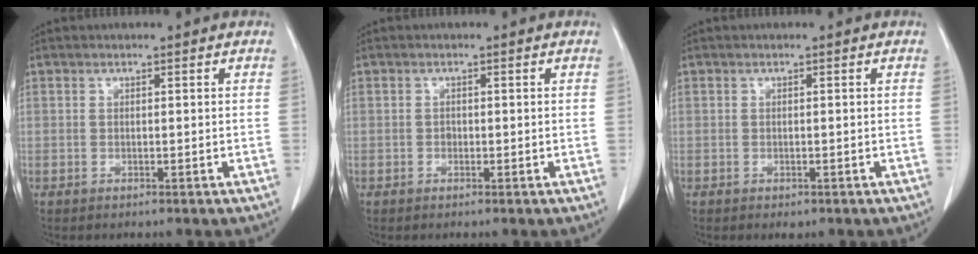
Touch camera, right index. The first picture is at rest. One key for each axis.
{"total": 0.6, "fx": -0.3, "fy": 0.4, "fz": 0.2, "tx": -0.006, "ty": 0.002, "tz": -0.004}
{"total": 1.2, "fx": -0.8, "fy": 0.5, "fz": 0.6, "tx": -0.013, "ty": -0.002, "tz": -0.004}